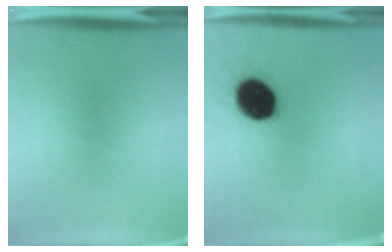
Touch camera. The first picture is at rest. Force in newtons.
{"total": 14.6}